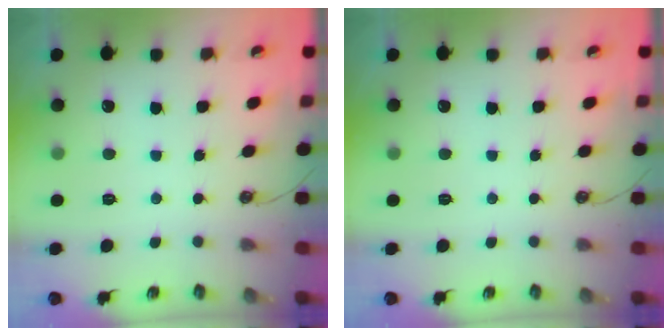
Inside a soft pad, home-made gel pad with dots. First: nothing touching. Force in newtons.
{"total": 0.0}